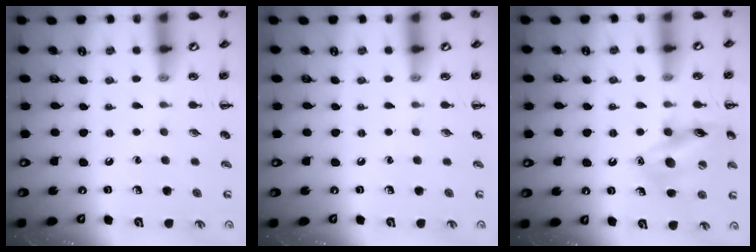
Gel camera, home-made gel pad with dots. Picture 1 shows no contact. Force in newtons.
{"total": 0.0}
{"total": 15.0, "press": 14.9, "slide": 1.7}